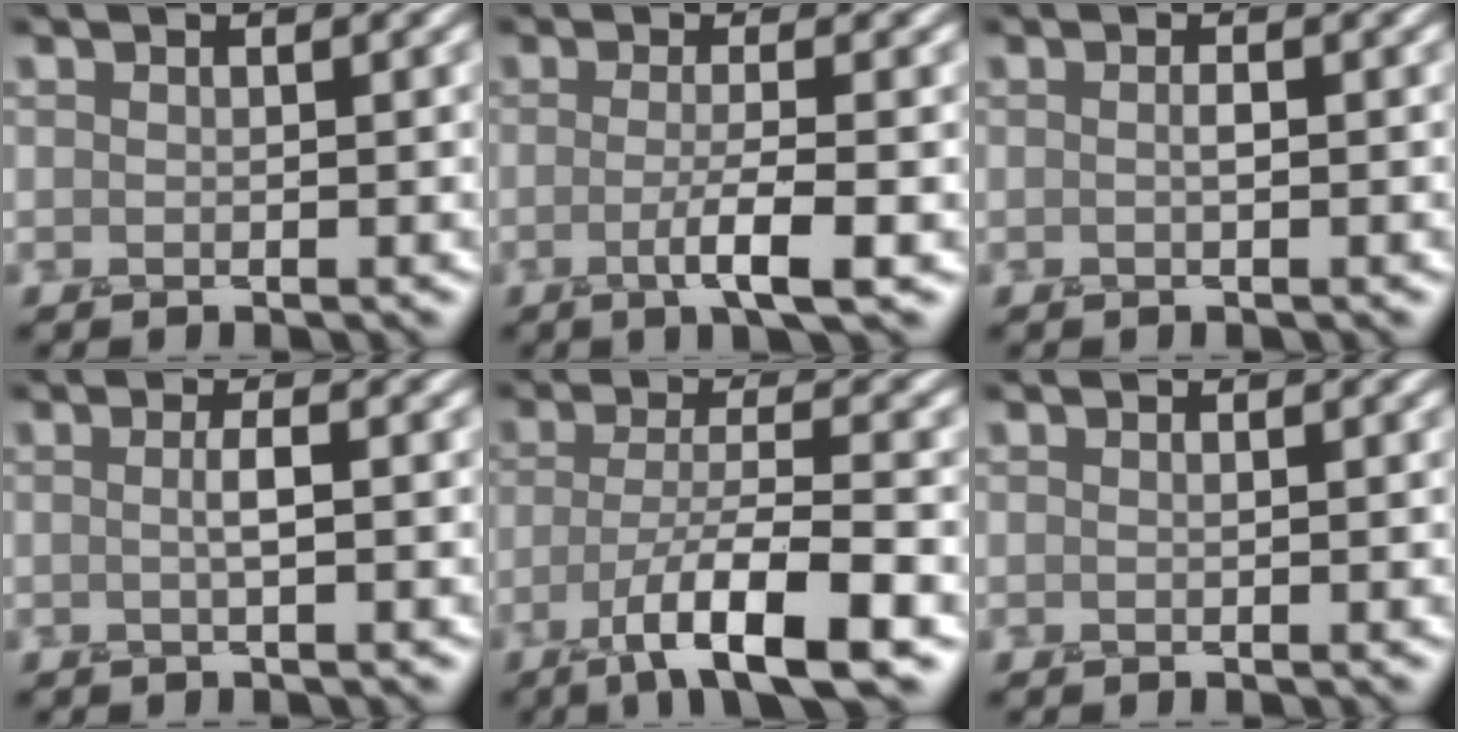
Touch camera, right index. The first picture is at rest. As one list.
[{"total": 3.8, "force": [-0.9, 0.8, 3.6], "torque": [-0.057, -0.004, -0.022]}, {"total": 0.7, "force": [0.0, 0.1, 0.7], "torque": [-0.013, 0.001, 0.000]}, {"total": 1.5, "force": [-0.1, 0.3, 1.5], "torque": [-0.024, 0.001, -0.004]}, {"total": 7.7, "force": [-3.9, 1.5, 6.4], "torque": [-0.105, -0.001, -0.071]}, {"total": 0.0}]